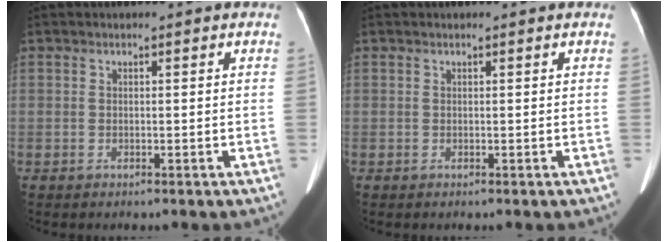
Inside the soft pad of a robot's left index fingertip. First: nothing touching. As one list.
[{"total": 0.0}]